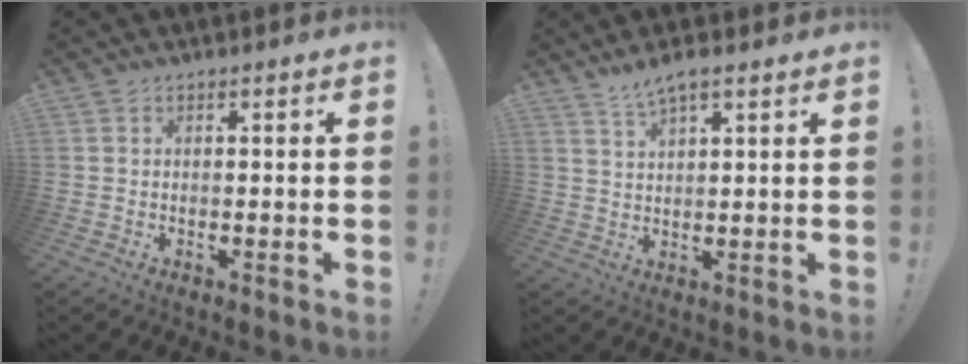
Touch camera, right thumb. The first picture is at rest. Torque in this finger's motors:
{"motor_torque": [-0.12, 1.29, 0.40, 0.34, -0.01]}